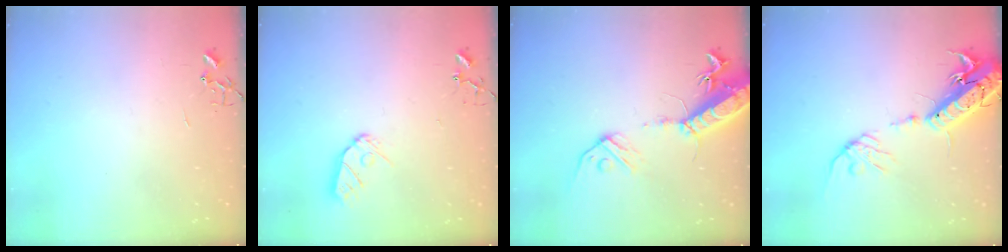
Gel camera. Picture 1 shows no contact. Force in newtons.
{"total": 8.6, "press": 8.5, "slide": 0.7}
{"total": 16.9, "press": 16.5, "slide": 3.8}
{"total": 18.1, "press": 17.7, "slide": 3.8}